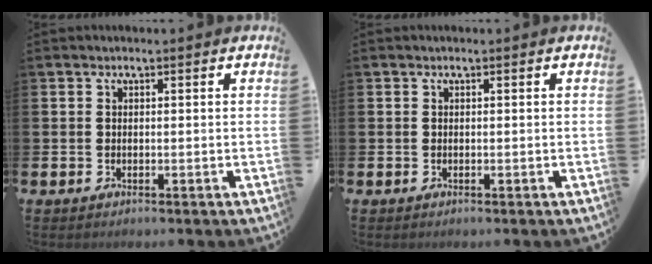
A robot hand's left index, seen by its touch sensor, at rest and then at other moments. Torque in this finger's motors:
{"motor_torque": [0.00, 0.00, 0.00, 0.01]}